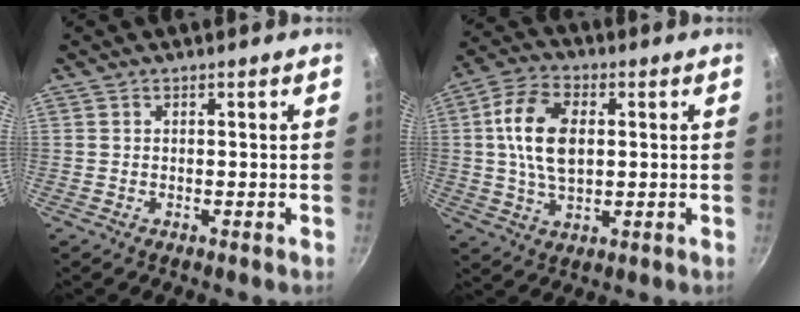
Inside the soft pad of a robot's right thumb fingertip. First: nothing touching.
{"total": 12.0, "force": [1.4, 7.3, 9.4], "torque": [-0.163, 0.011, 0.019]}